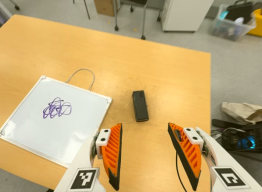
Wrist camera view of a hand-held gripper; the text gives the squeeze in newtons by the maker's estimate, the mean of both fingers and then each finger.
{"total": 0.0}